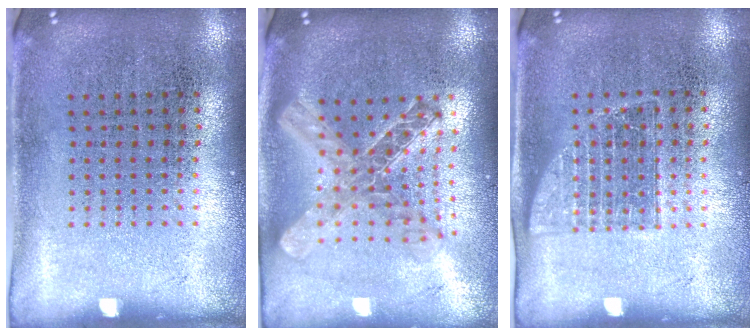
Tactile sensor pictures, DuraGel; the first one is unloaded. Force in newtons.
{"total": 2.1, "press": 1.8, "slide": 1.2}
{"total": 1.2, "press": 1.1, "slide": 0.6}